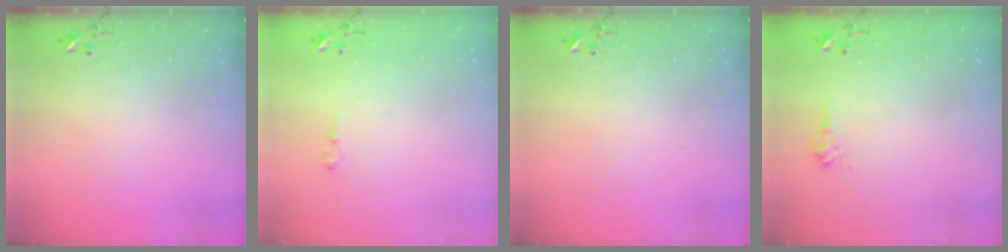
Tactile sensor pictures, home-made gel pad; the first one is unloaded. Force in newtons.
{"total": 6.0, "press": 6.0, "slide": 0.7}
{"total": 0.0}
{"total": 8.5, "press": 8.5, "slide": 0.8}